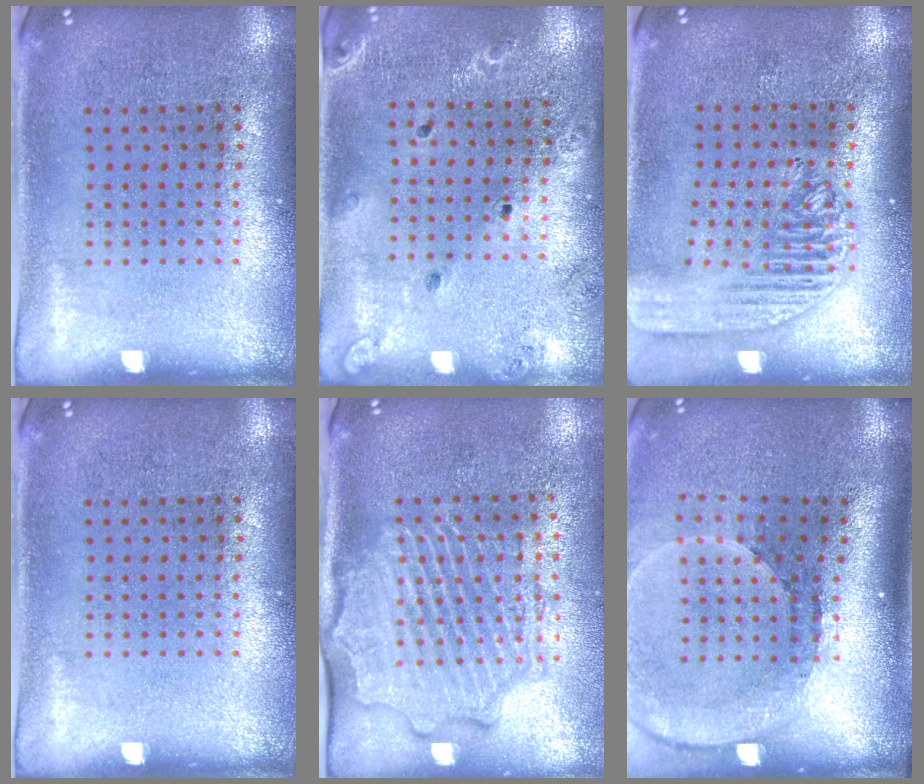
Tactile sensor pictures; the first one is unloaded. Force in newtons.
{"total": 1.4, "press": 1.4, "slide": 0.1}
{"total": 2.1, "press": 1.8, "slide": 1.1}
{"total": 0.0}
{"total": 2.4, "press": 2.2, "slide": 0.9}
{"total": 2.7, "press": 1.8, "slide": 1.9}